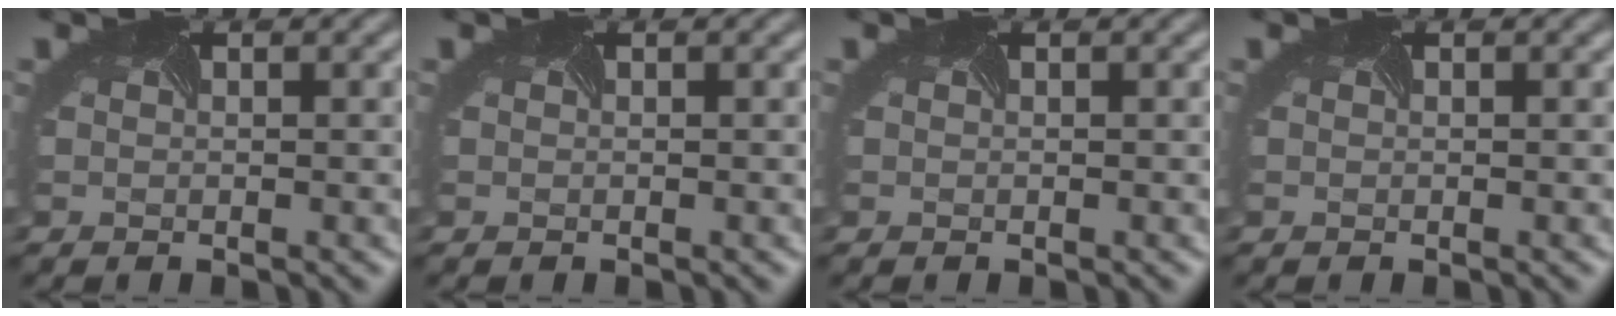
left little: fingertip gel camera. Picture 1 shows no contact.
{"total": 0.0}
{"total": 0.0}
{"total": 0.0}